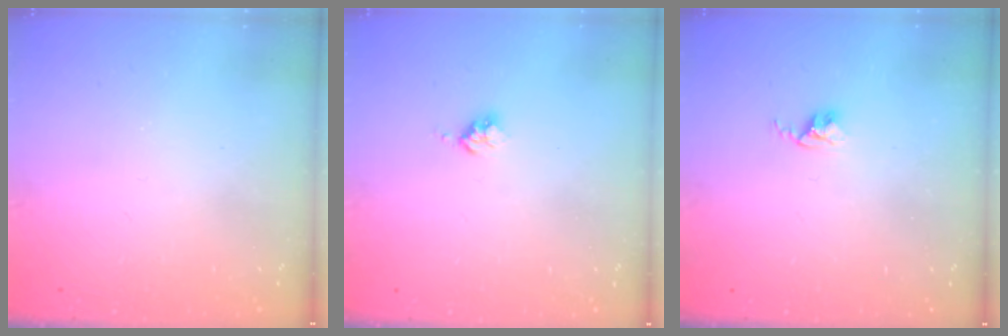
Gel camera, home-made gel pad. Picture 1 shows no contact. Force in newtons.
{"total": 2.5, "press": 2.5, "slide": 0.3}
{"total": 2.6, "press": 2.6, "slide": 0.4}